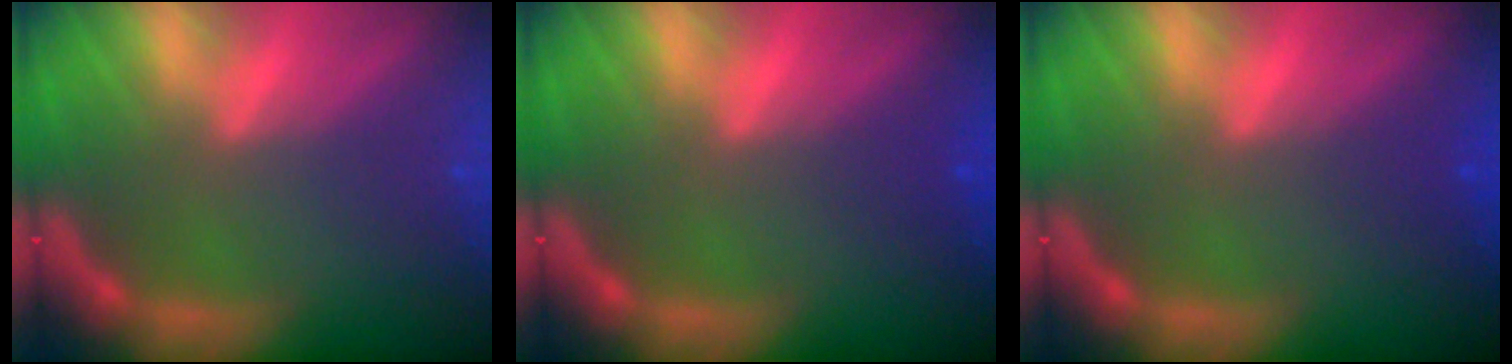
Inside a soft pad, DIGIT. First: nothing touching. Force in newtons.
{"total": 0.9}
{"total": 0.9}